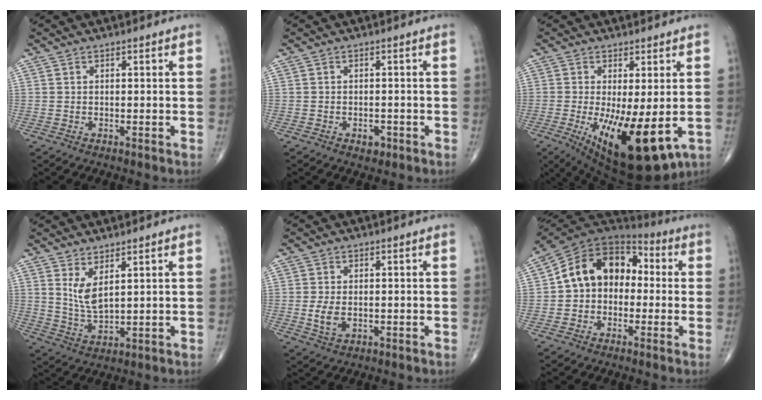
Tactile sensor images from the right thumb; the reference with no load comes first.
{"total": 2.1, "force": [-1.1, 1.4, 1.1], "torque": [-0.007, 0.004, -0.011]}
{"total": 16.2, "force": [-3.9, 5.5, 14.7], "torque": [-0.229, -0.030, -0.040]}
{"total": 5.4, "force": [2.6, 1.8, 4.4], "torque": [-0.089, -0.030, 0.062]}
{"total": 3.9, "force": [-0.5, 2.4, 3.1], "torque": [-0.062, -0.004, -0.005]}
{"total": 14.6, "force": [0.3, 10.9, 9.7], "torque": [-0.126, 0.048, -0.011]}